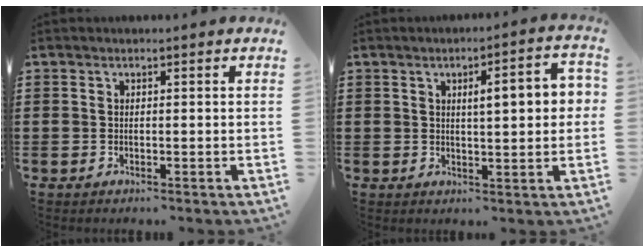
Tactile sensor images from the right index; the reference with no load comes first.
{"total": 5.5, "force": [1.0, 1.2, 5.3], "torque": [-0.084, -0.002, 0.010]}